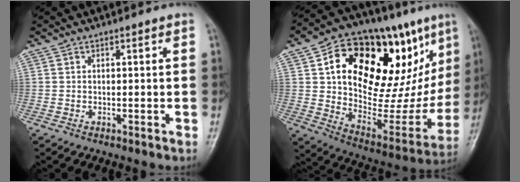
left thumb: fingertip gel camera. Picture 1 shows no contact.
{"total": 33.3, "force": [12.6, 16.4, 26.1], "torque": [-0.339, 0.011, 0.211]}